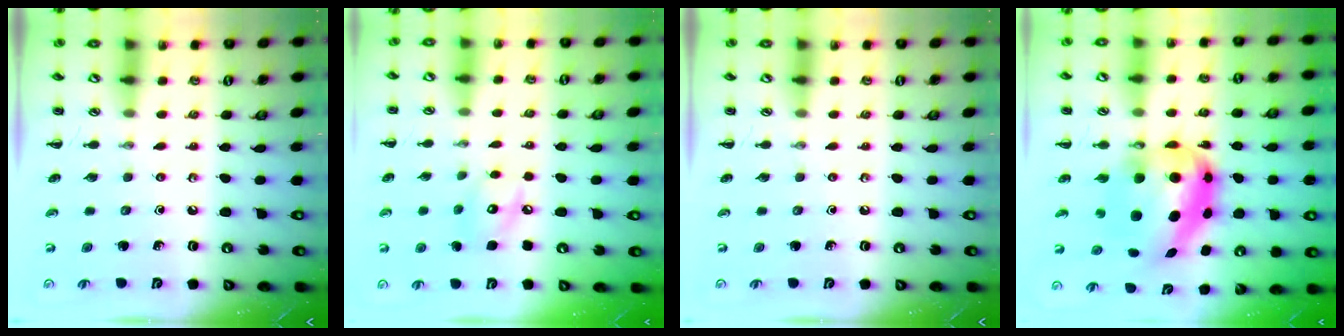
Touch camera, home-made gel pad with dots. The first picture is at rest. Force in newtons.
{"total": 8.1, "press": 8.1, "slide": 0.6}
{"total": 0.0}
{"total": 11.7, "press": 11.4, "slide": 2.6}